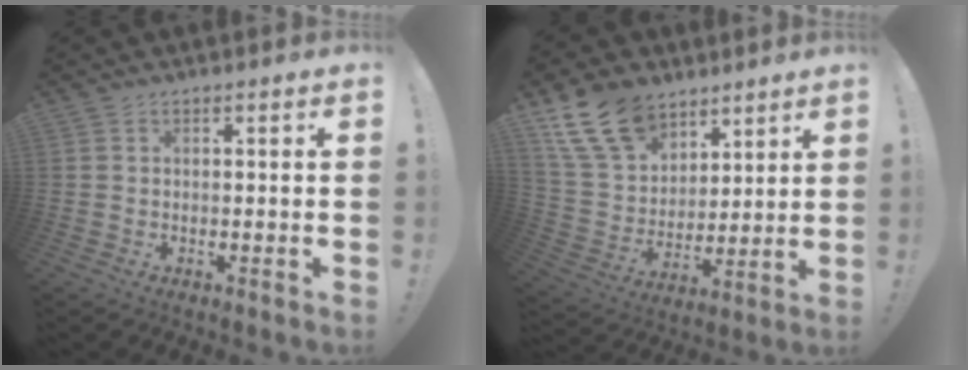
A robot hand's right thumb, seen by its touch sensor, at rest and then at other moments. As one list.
[{"total": 17.1, "force": [11.0, 10.8, 7.3], "torque": [-0.141, -0.062, 0.214]}]